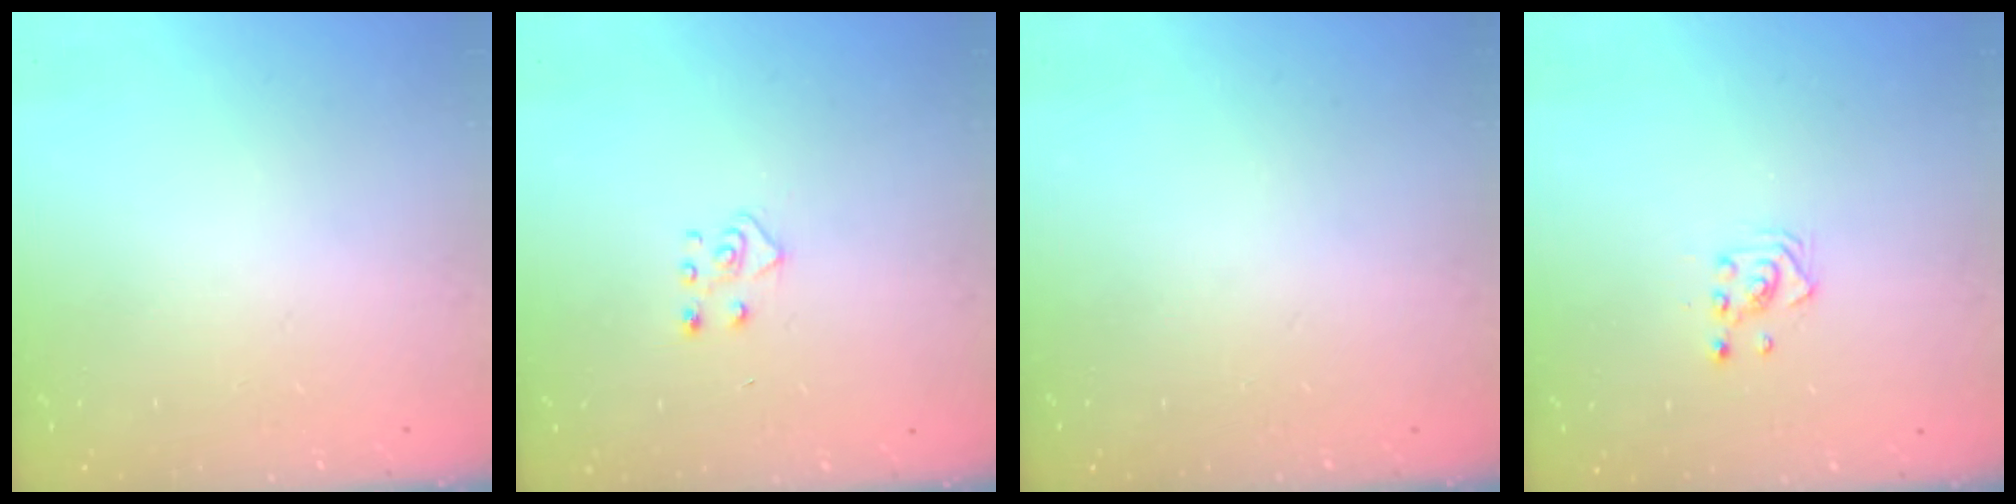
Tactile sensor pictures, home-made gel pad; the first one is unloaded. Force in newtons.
{"total": 5.5, "press": 5.5, "slide": 0.5}
{"total": 0.0}
{"total": 2.9, "press": 2.8, "slide": 0.3}